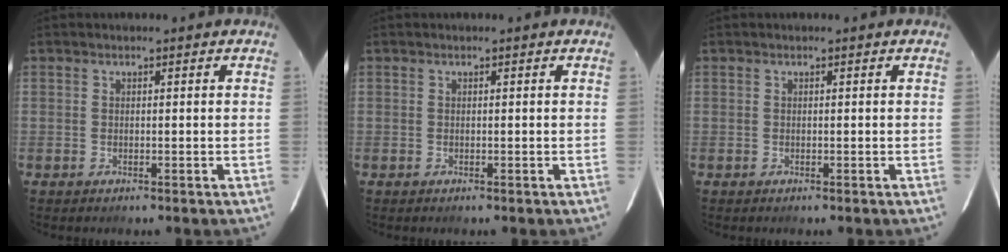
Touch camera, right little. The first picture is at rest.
{"total": 0.0}
{"total": 0.0}